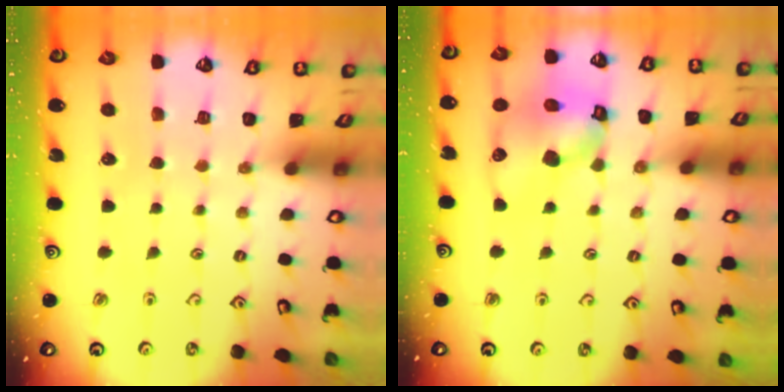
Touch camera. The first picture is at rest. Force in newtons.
{"total": 13.1, "press": 13.0, "slide": 1.8}